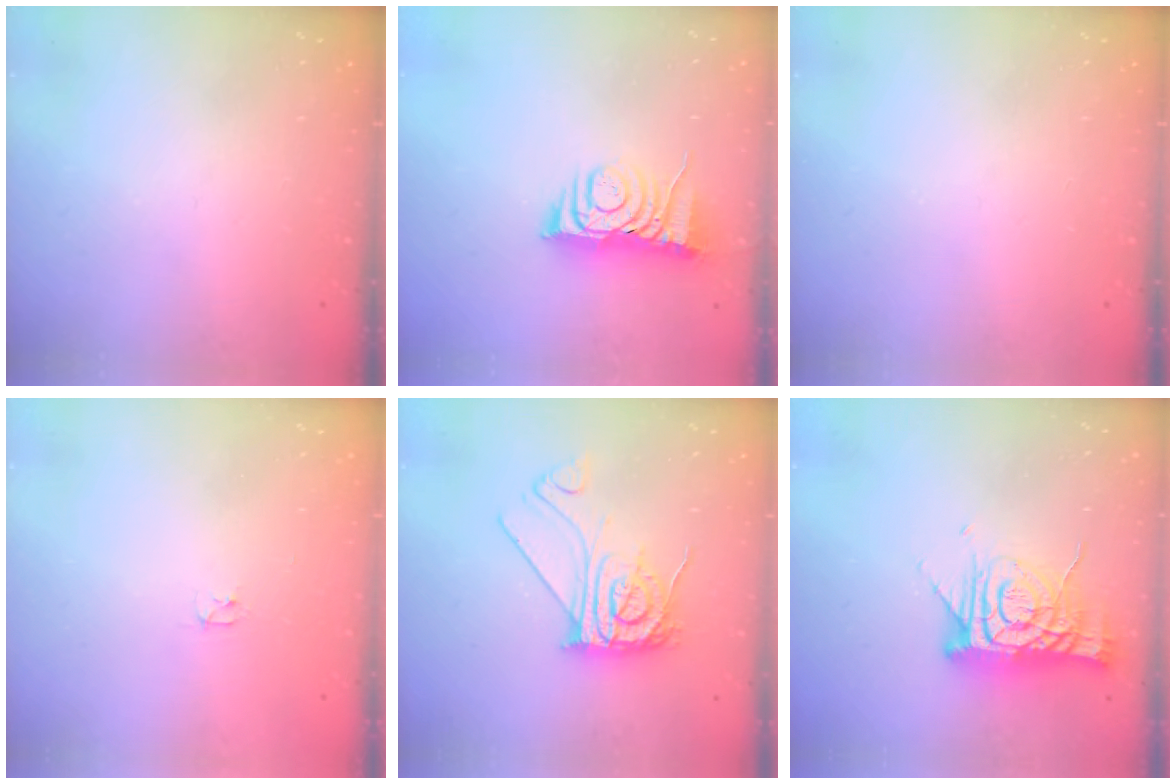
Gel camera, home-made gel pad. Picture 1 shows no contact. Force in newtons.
{"total": 7.3, "press": 7.3, "slide": 0.6}
{"total": 0.0}
{"total": 2.4, "press": 2.3, "slide": 0.4}
{"total": 11.8, "press": 11.8, "slide": 1.2}
{"total": 12.7, "press": 12.7, "slide": 1.2}